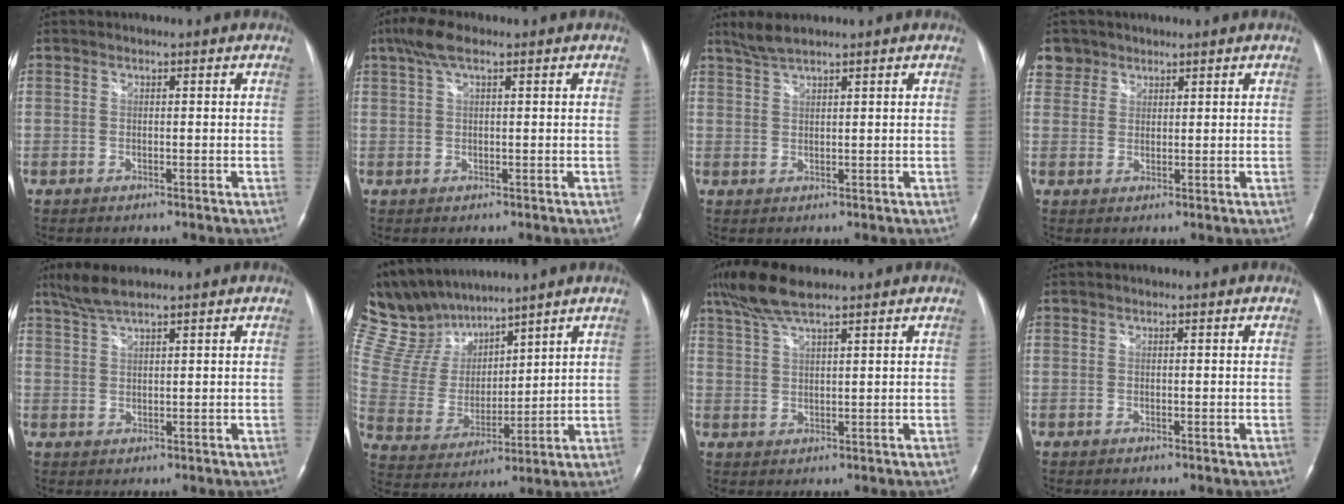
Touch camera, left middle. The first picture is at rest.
{"total": 4.3, "force": [2.6, 1.1, 3.3], "torque": [-0.079, 0.025, 0.050]}
{"total": 2.8, "force": [2.5, -0.1, 1.2], "torque": [-0.037, 0.008, 0.054]}
{"total": 3.4, "force": [2.3, 2.5, -0.4], "torque": [0.018, 0.006, 0.042]}
{"total": 3.9, "force": [3.3, 0.0, 2.1], "torque": [-0.056, 0.010, 0.069]}
{"total": 12.9, "force": [11.7, 3.9, 3.9], "torque": [-0.102, 0.021, 0.240]}
{"total": 7.0, "force": [5.5, 0.7, 4.2], "torque": [-0.096, 0.022, 0.105]}
{"total": 0.0}